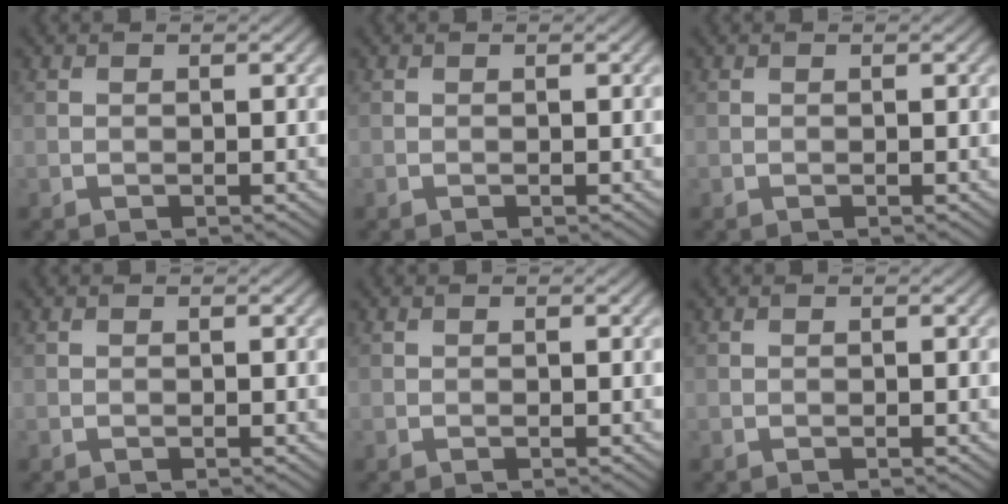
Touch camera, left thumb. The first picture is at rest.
{"total": 0.0}
{"total": 0.0}
{"total": 0.0}
{"total": 0.0}
{"total": 0.0}